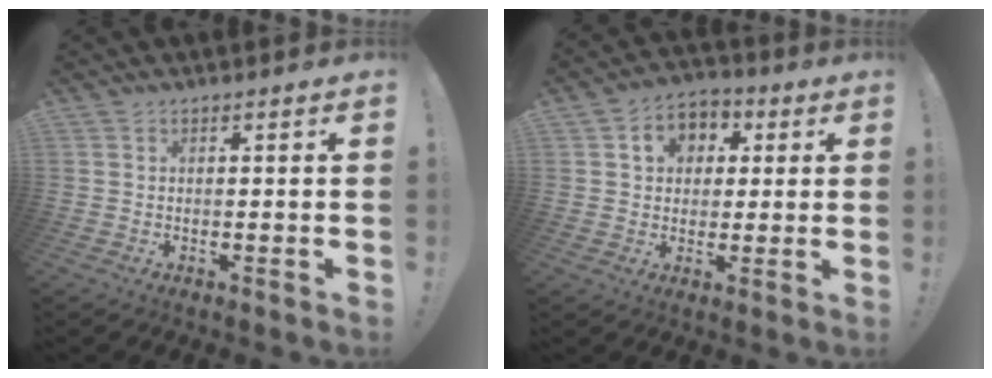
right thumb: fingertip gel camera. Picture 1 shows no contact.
{"total": 8.3, "force": [2.1, 7.2, 3.5], "torque": [-0.043, -0.001, 0.043]}